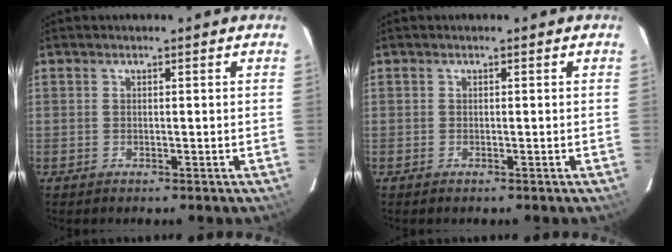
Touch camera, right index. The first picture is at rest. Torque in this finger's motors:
{"motor_torque": [-0.03, -0.02, 0.02, 0.01]}